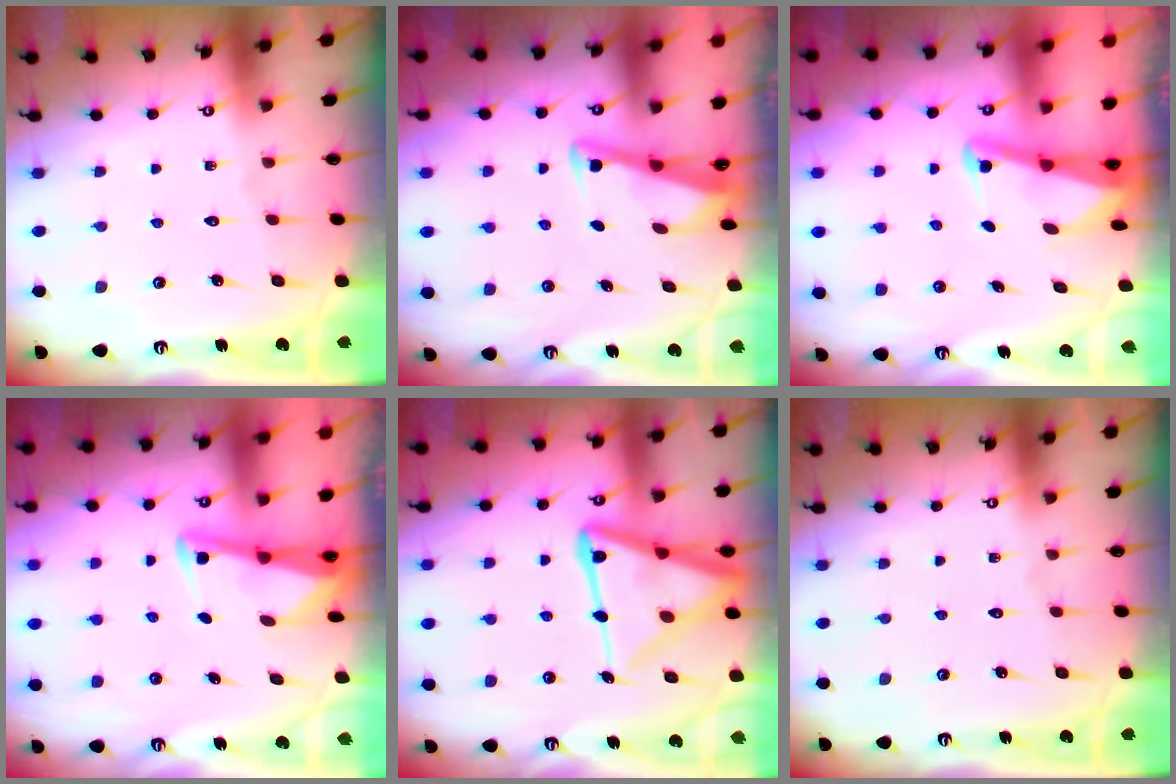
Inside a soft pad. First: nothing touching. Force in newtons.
{"total": 3.4, "press": 3.4, "slide": 0.4}
{"total": 2.5, "press": 2.5, "slide": 0.6}
{"total": 2.9, "press": 2.9, "slide": 0.4}
{"total": 16.5, "press": 16.4, "slide": 1.8}
{"total": 0.0}